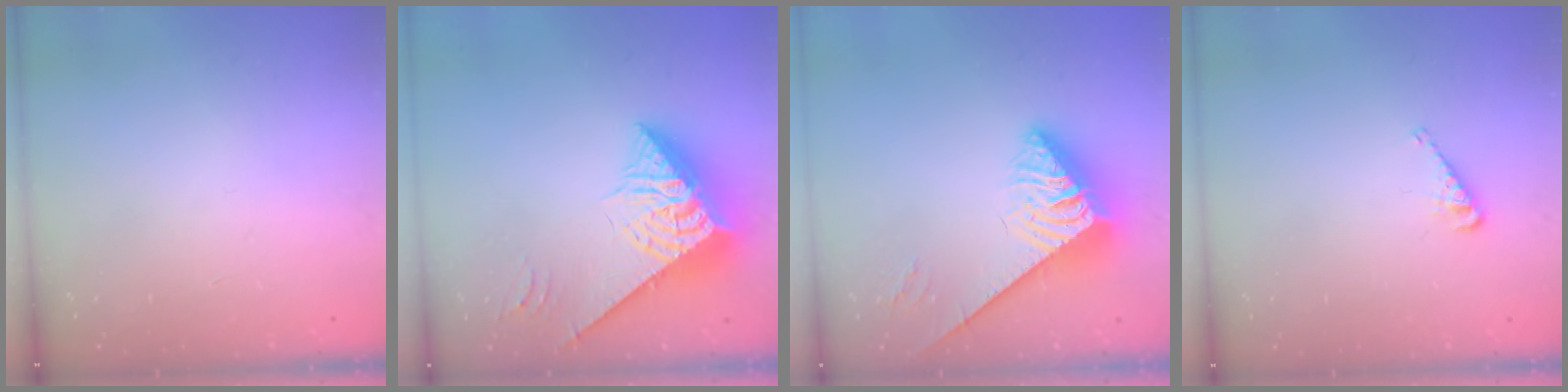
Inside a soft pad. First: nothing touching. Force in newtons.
{"total": 7.2, "press": 7.2, "slide": 0.6}
{"total": 5.1, "press": 5.1, "slide": 0.8}
{"total": 4.3, "press": 4.3, "slide": 0.6}